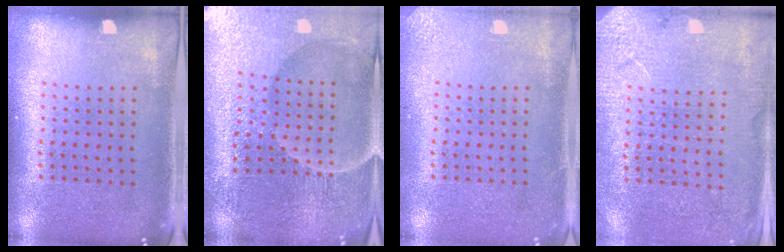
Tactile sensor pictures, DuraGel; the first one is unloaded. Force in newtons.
{"total": 4.1, "press": 4.0, "slide": 0.5}
{"total": 2.0, "press": 2.0, "slide": 0.3}
{"total": 2.7, "press": 2.7, "slide": 0.2}